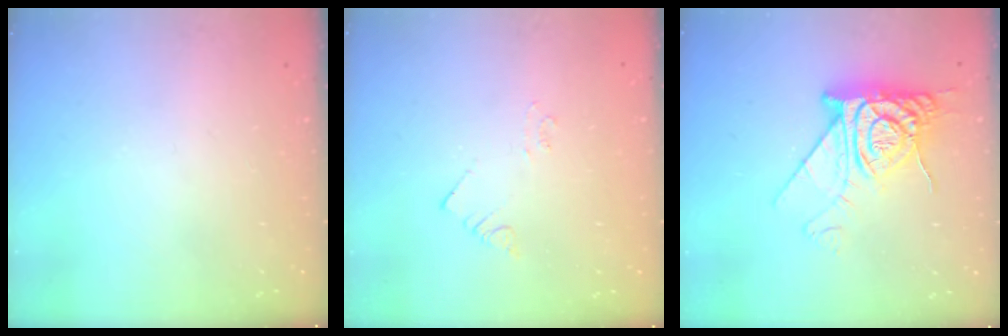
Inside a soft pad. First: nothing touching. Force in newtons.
{"total": 2.1, "press": 2.1, "slide": 0.3}
{"total": 14.4, "press": 14.4, "slide": 1.3}